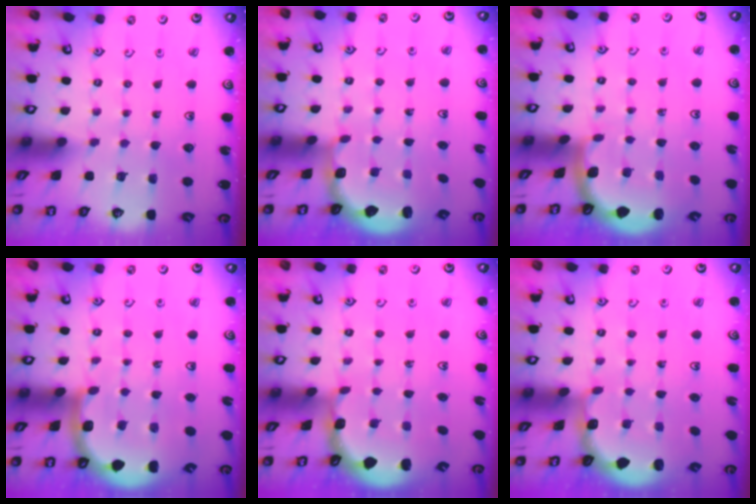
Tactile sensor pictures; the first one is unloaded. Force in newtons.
{"total": 2.8, "press": 2.1, "slide": 1.9}
{"total": 1.9, "press": 1.9, "slide": 0.0}
{"total": 4.9, "press": 4.2, "slide": 2.4}
{"total": 1.7, "press": 1.6, "slide": 0.5}
{"total": 1.9, "press": 1.8, "slide": 0.7}